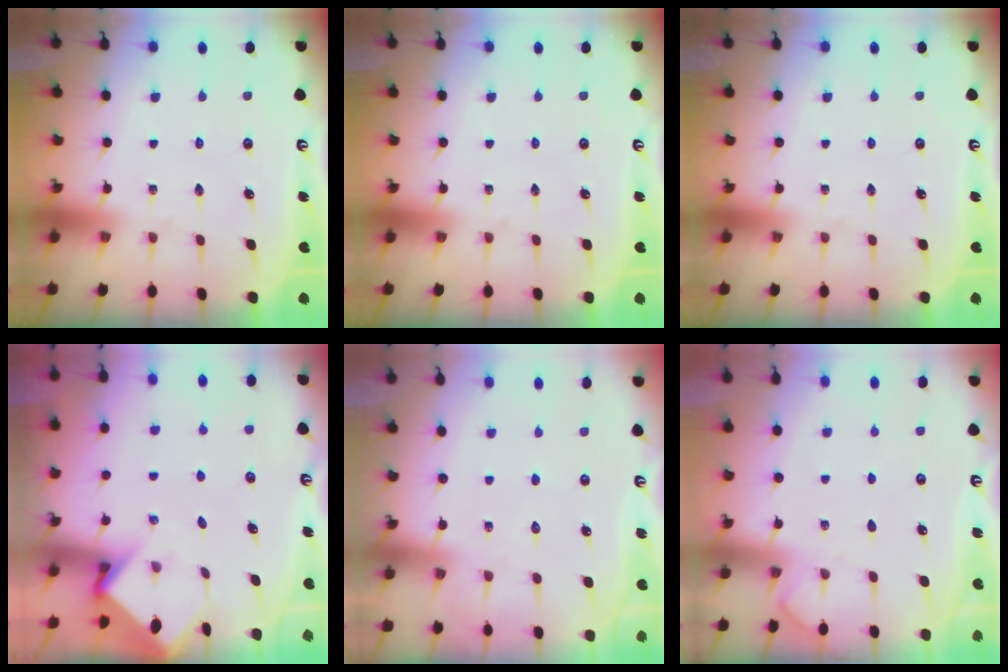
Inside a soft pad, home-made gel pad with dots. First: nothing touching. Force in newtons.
{"total": 0.0}
{"total": 0.0}
{"total": 3.6, "press": 3.6, "slide": 0.3}
{"total": 5.0, "press": 4.9, "slide": 0.5}
{"total": 2.4, "press": 2.4, "slide": 0.4}